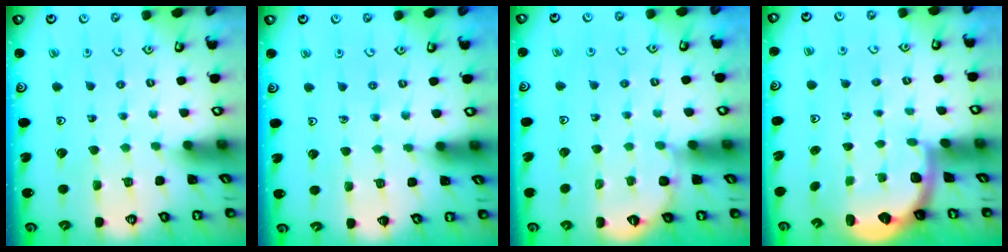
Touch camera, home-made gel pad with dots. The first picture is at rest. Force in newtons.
{"total": 2.7, "press": 2.6, "slide": 0.5}
{"total": 3.2, "press": 2.7, "slide": 1.7}
{"total": 2.2, "press": 2.0, "slide": 0.8}